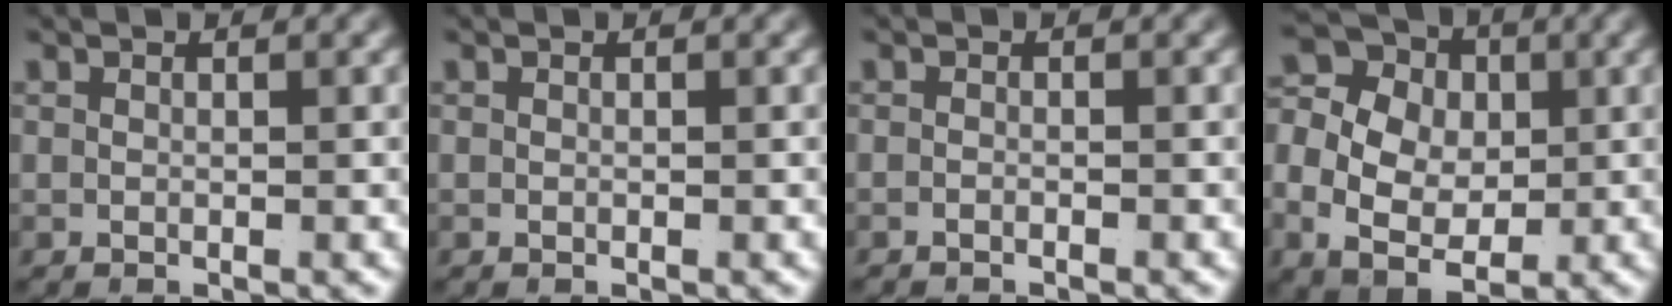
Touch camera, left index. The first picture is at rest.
{"total": 0.0}
{"total": 0.8, "force": [-0.8, -0.2, 0.0], "torque": [-0.005, -0.005, -0.012]}
{"total": 13.3, "force": [0.3, 10.8, 7.7], "torque": [-0.151, -0.030, 0.002]}